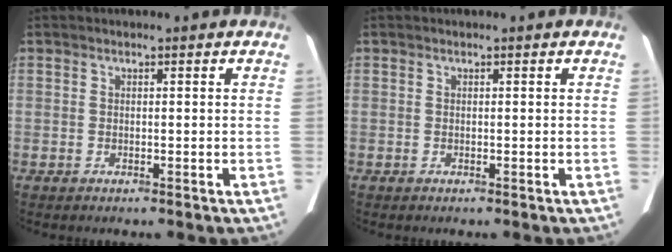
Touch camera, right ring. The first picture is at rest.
{"total": 0.0}